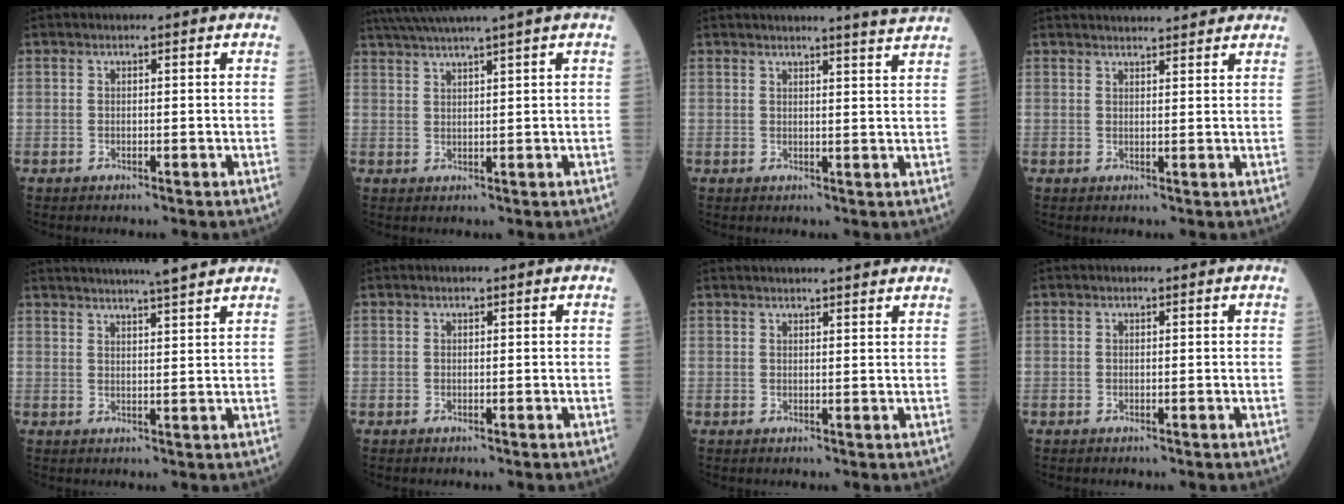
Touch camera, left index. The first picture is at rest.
{"total": 7.7, "force": [6.2, -1.9, 4.2], "torque": [-0.065, 0.022, 0.101]}
{"total": 4.4, "force": [4.1, -1.3, 1.1], "torque": [-0.018, -0.011, 0.041]}
{"total": 10.2, "force": [9.4, 1.5, 3.8], "torque": [-0.049, 0.027, 0.113]}
{"total": 9.6, "force": [8.6, -0.4, 4.2], "torque": [-0.067, 0.010, 0.113]}
{"total": 0.0}
{"total": 6.7, "force": [6.1, 0.4, 2.8], "torque": [-0.039, 0.019, 0.070]}
{"total": 0.0}